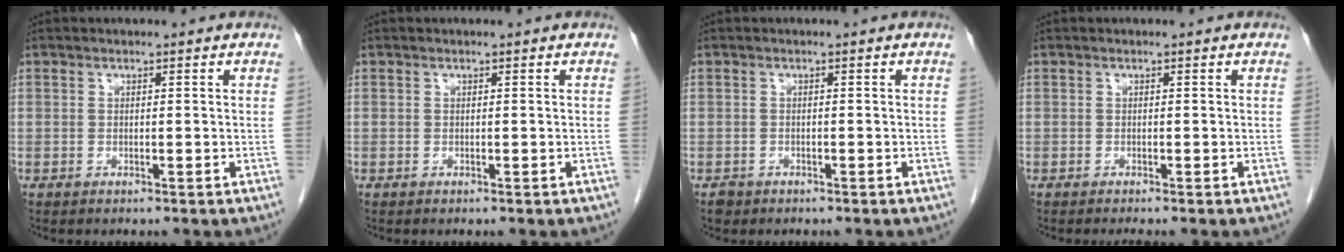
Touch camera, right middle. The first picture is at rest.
{"total": 0.0}
{"total": 1.1, "force": [-0.8, 0.8, 0.0], "torque": [-0.004, 0.002, -0.012]}
{"total": 1.1, "force": [-1.0, -0.2, 0.5], "torque": [-0.006, 0.000, -0.013]}